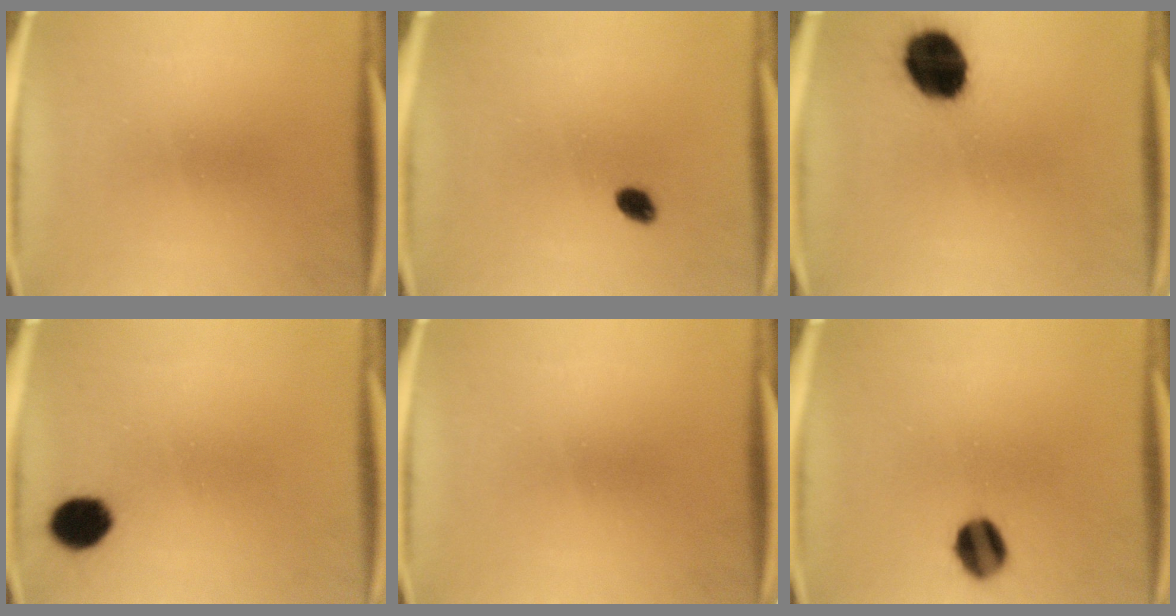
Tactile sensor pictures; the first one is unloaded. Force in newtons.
{"total": 2.4}
{"total": 14.4}
{"total": 6.8}
{"total": 0.0}
{"total": 7.8}